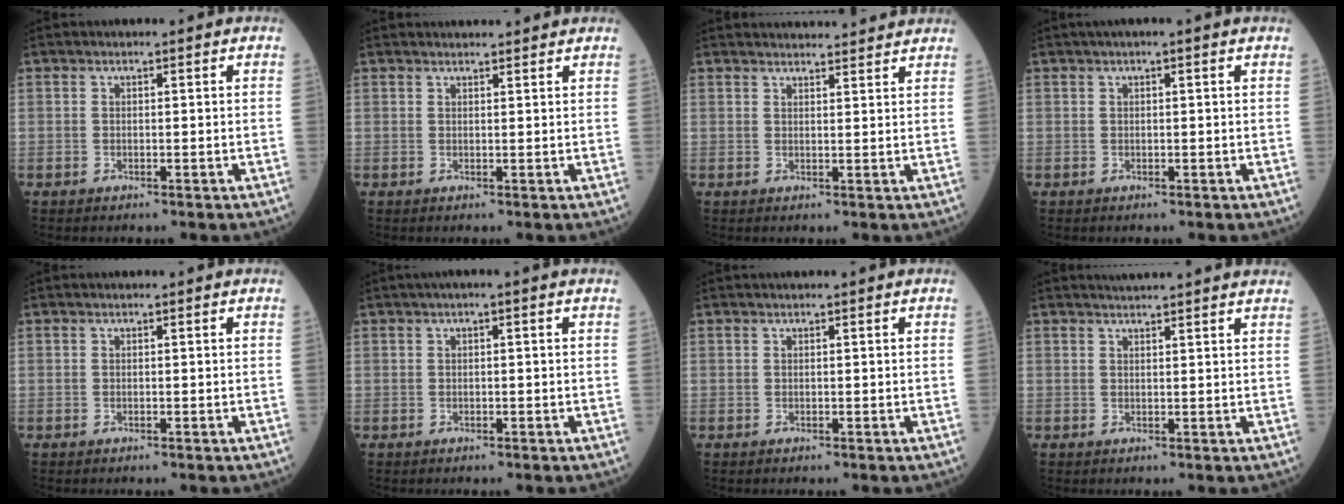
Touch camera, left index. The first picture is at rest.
{"total": 5.3, "force": [5.1, 0.6, 1.3], "torque": [-0.015, 0.030, 0.060]}
{"total": 10.0, "force": [9.7, 0.9, 2.4], "torque": [-0.026, 0.023, 0.114]}
{"total": 1.2, "force": [0.6, -0.2, 1.0], "torque": [-0.022, 0.010, 0.012]}
{"total": 0.0}
{"total": 1.2, "force": [0.4, -0.1, 1.1], "torque": [-0.021, 0.008, 0.003]}
{"total": 0.0}
{"total": 8.0, "force": [7.4, -0.2, 2.9], "torque": [-0.040, 0.023, 0.078]}